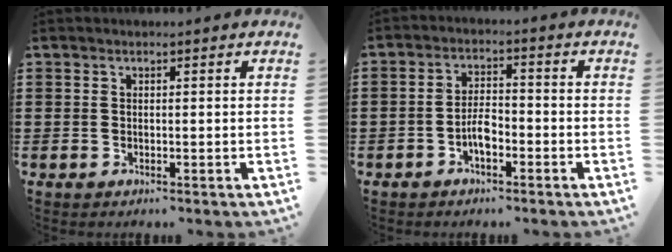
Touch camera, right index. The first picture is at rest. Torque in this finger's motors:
{"motor_torque": [2.14, 0.00, 0.62, 0.06]}